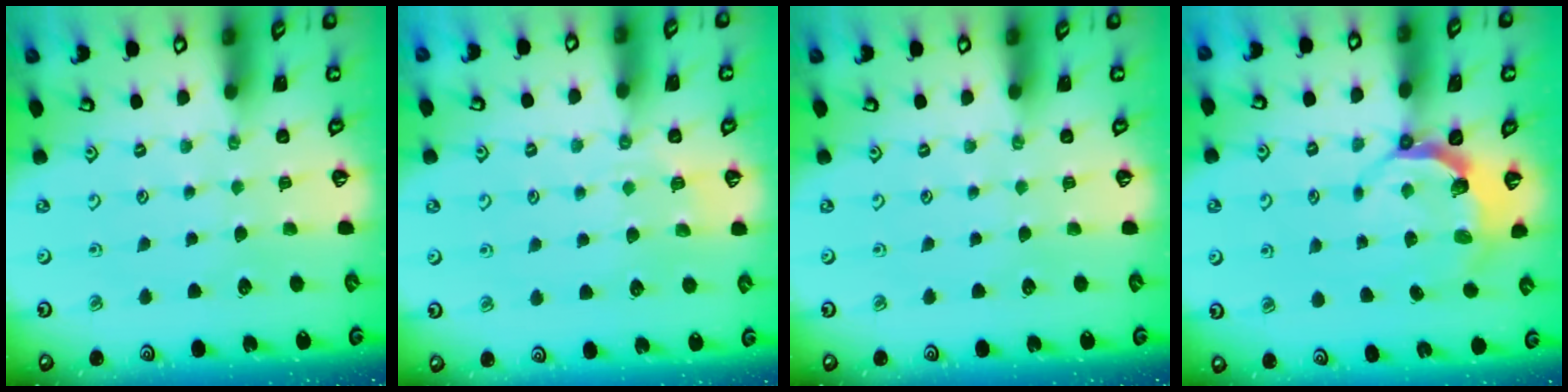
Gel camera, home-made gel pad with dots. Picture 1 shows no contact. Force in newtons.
{"total": 2.8, "press": 2.5, "slide": 1.3}
{"total": 0.0}
{"total": 5.6, "press": 4.1, "slide": 3.8}